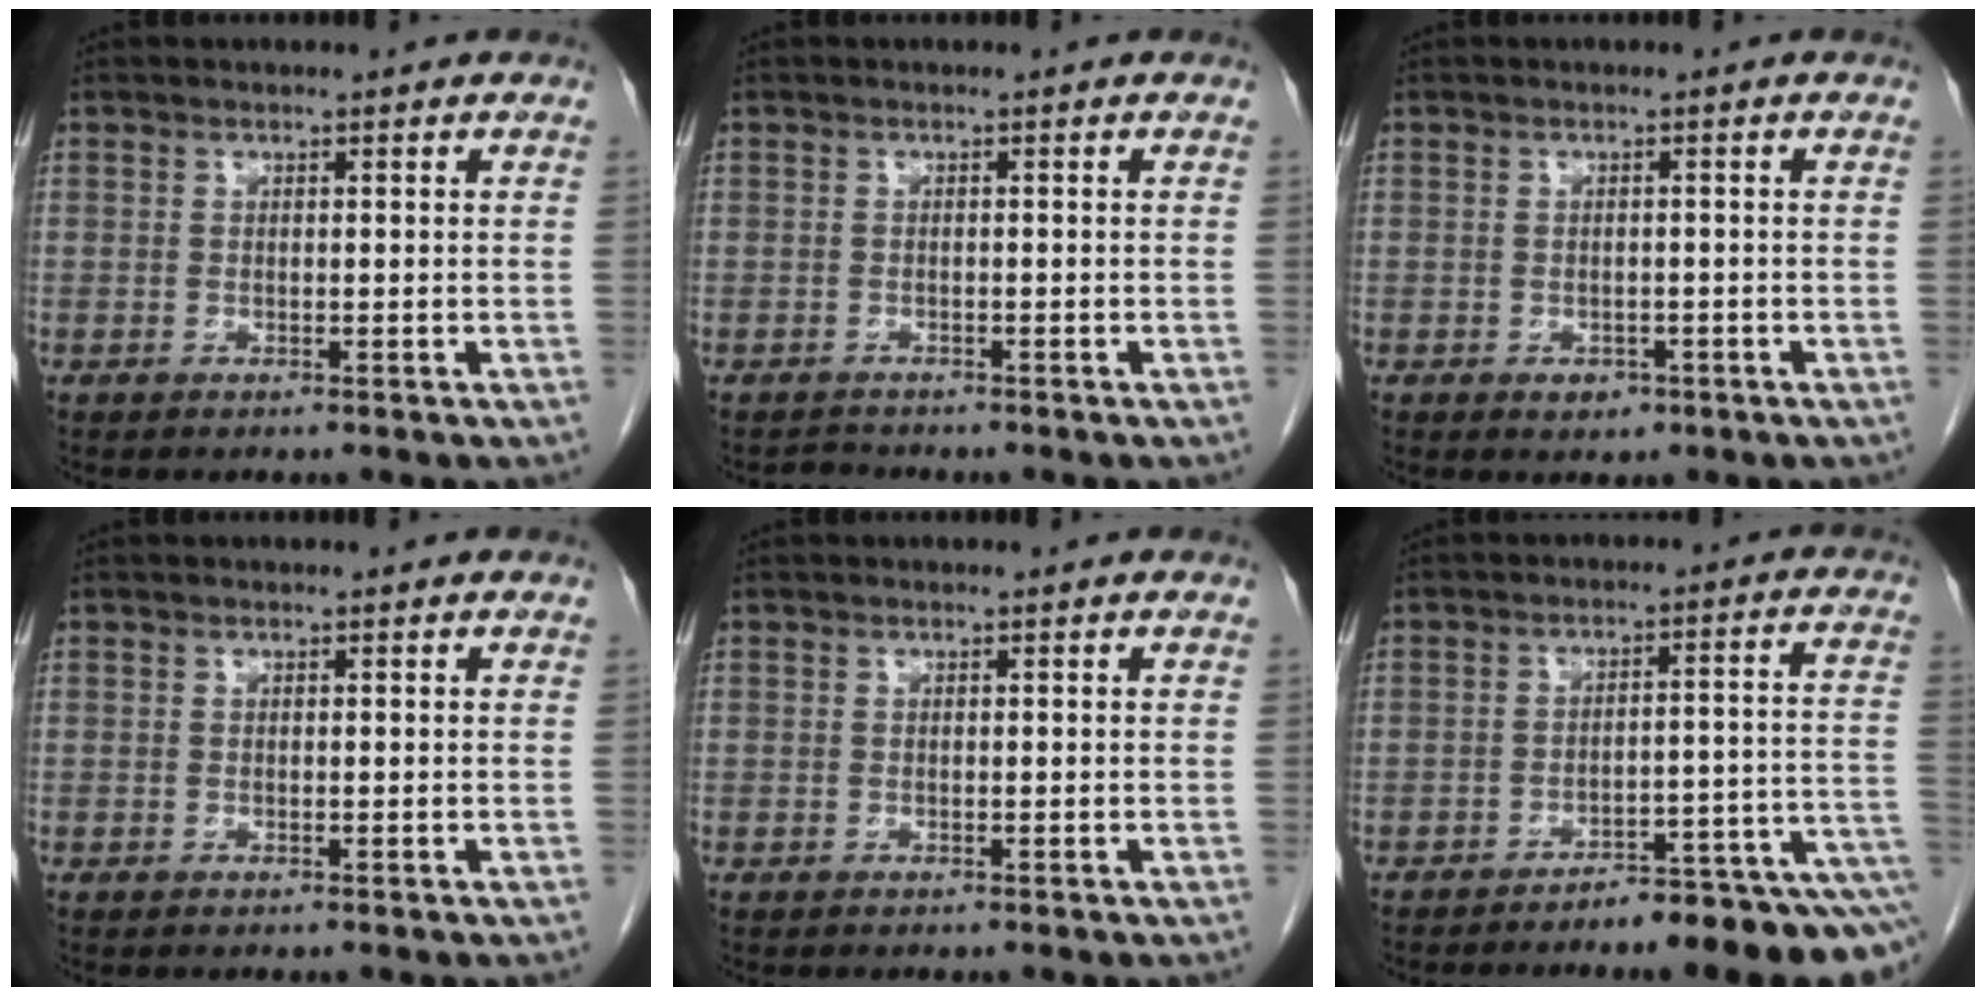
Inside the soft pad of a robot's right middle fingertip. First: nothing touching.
{"total": 1.0, "force": [-0.9, 0.1, -0.3], "torque": [0.005, -0.005, -0.014]}
{"total": 1.8, "force": [-1.0, 1.3, 0.9], "torque": [-0.011, 0.003, -0.005]}
{"total": 0.0}
{"total": 0.0}
{"total": 11.2, "force": [-9.1, 1.0, 6.4], "torque": [-0.044, 0.036, -0.123]}